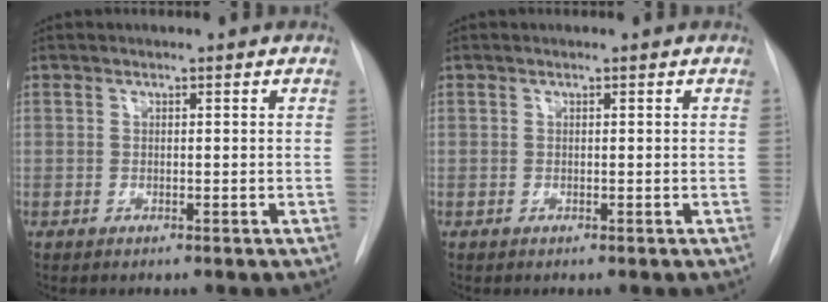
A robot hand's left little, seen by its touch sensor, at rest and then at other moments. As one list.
[{"total": 0.0}]